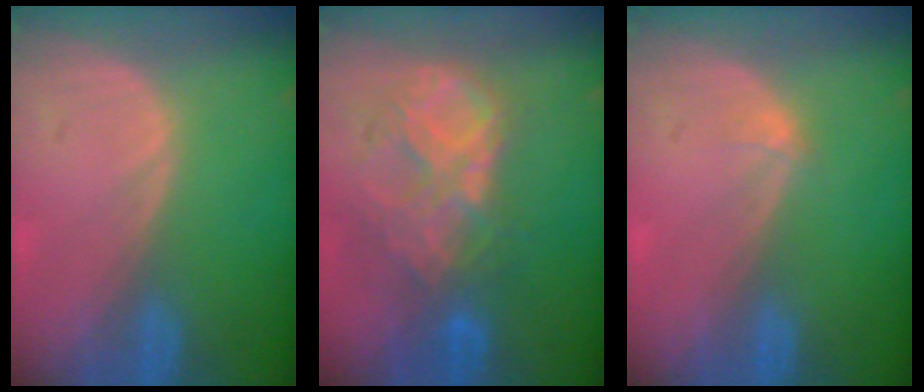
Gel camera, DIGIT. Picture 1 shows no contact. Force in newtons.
{"total": 9.2, "press": 7.8, "slide": 4.9}
{"total": 0.7, "press": 0.7, "slide": 0.1}